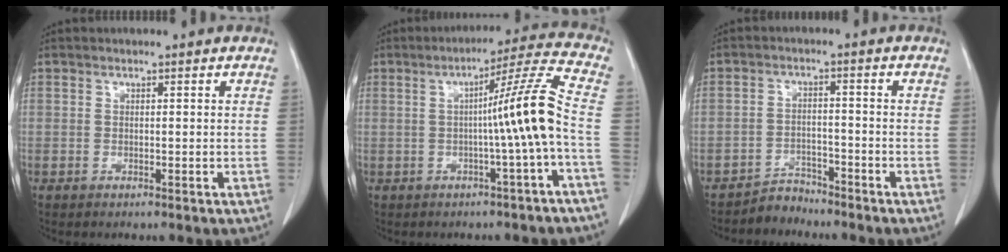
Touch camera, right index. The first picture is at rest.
{"total": 9.7, "force": [-1.4, -2.2, 9.4], "torque": [-0.135, 0.015, -0.020]}
{"total": 3.2, "force": [-3.0, 0.8, -0.7], "torque": [0.019, -0.004, -0.052]}